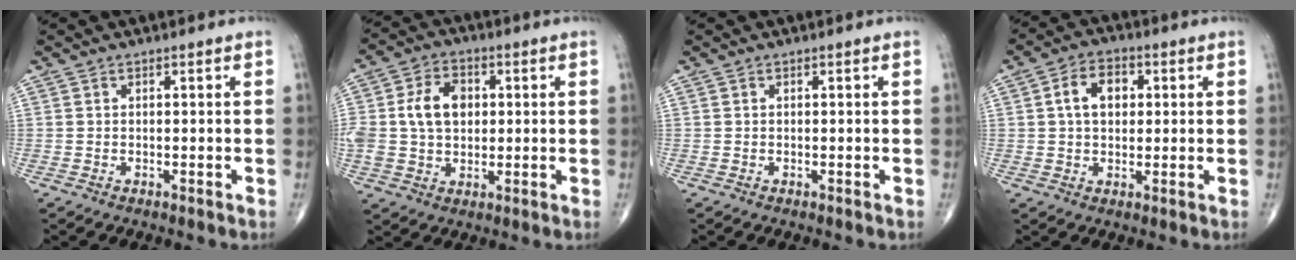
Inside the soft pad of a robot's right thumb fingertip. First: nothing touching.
{"total": 10.6, "force": [1.3, 7.7, 7.1], "torque": [-0.119, 0.008, 0.024]}
{"total": 0.0}
{"total": 7.1, "force": [1.4, 4.9, 5.0], "torque": [-0.068, 0.011, 0.018]}